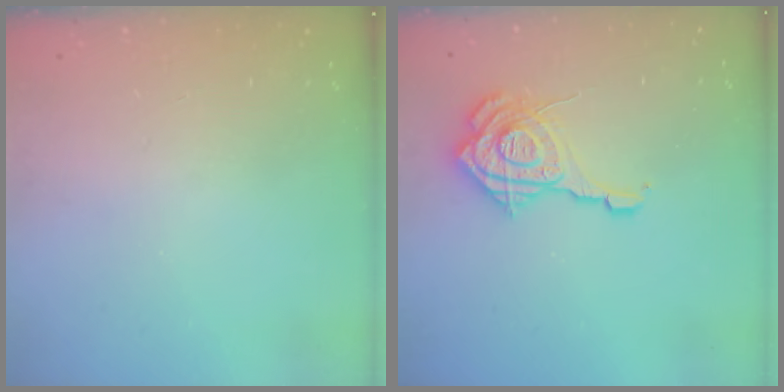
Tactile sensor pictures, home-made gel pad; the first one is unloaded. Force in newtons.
{"total": 16.9, "press": 16.8, "slide": 1.7}